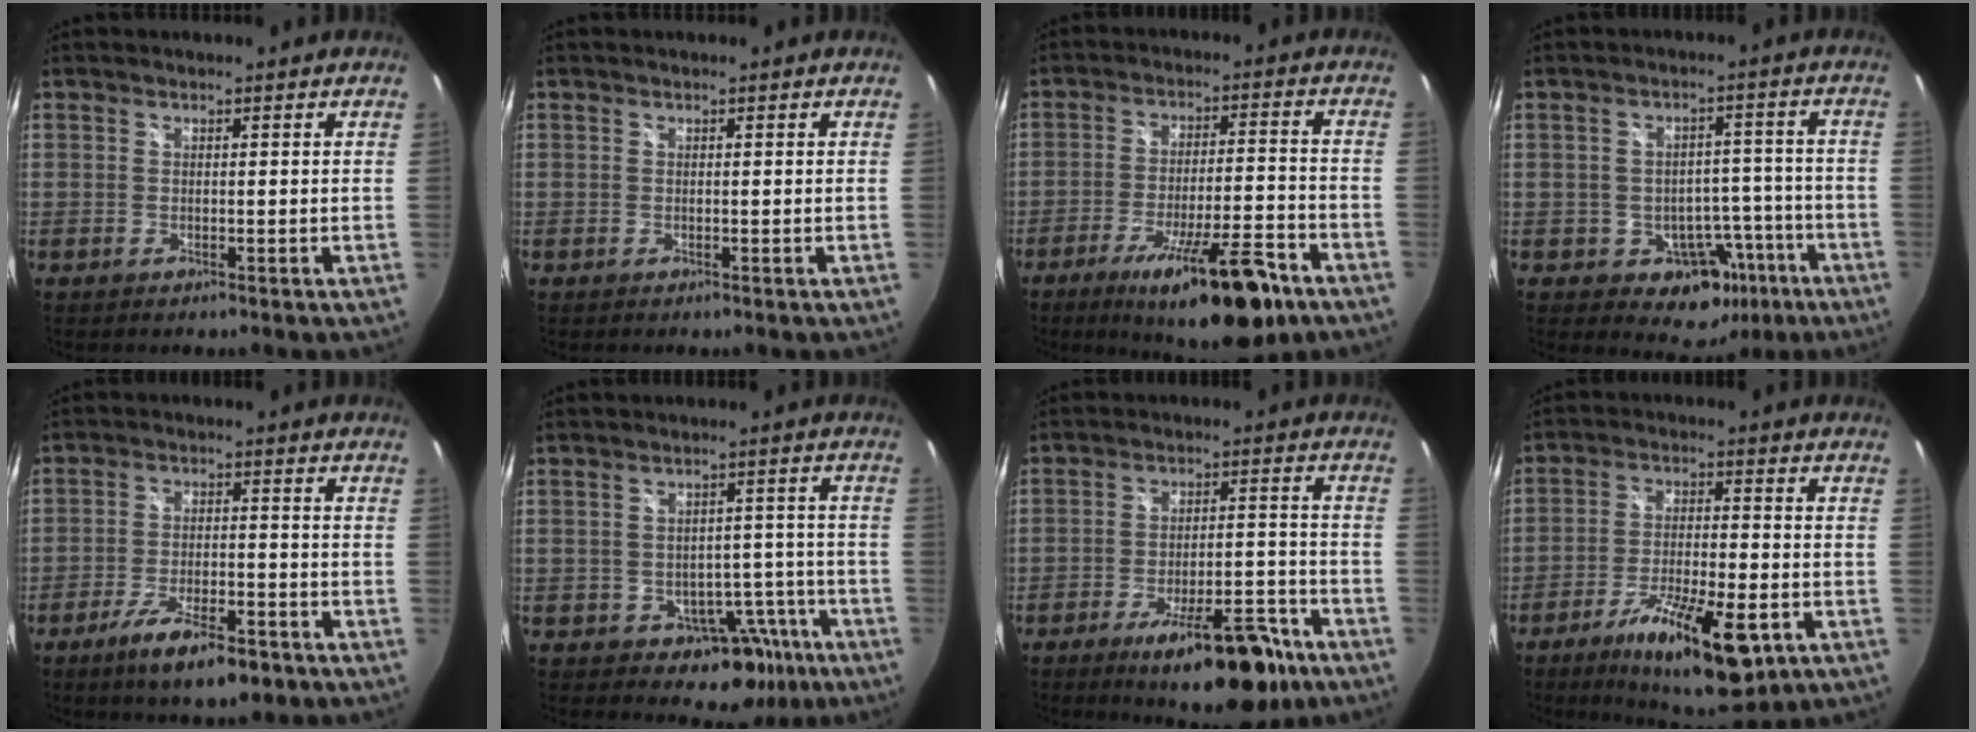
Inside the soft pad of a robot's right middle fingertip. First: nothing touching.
{"total": 0.0}
{"total": 20.1, "force": [-12.2, 3.6, 15.6], "torque": [-0.263, -0.037, -0.188]}
{"total": 9.6, "force": [-4.7, 7.5, 3.6], "torque": [-0.052, 0.037, -0.039]}
{"total": 10.5, "force": [-6.9, 3.1, 7.3], "torque": [-0.148, -0.019, -0.113]}
{"total": 9.1, "force": [-5.2, 6.6, 3.6], "torque": [-0.046, 0.038, -0.046]}
{"total": 15.8, "force": [-10.6, 4.6, 10.7], "torque": [-0.156, -0.003, -0.147]}
{"total": 16.3, "force": [-8.6, 4.6, 13.0], "torque": [-0.232, -0.029, -0.135]}